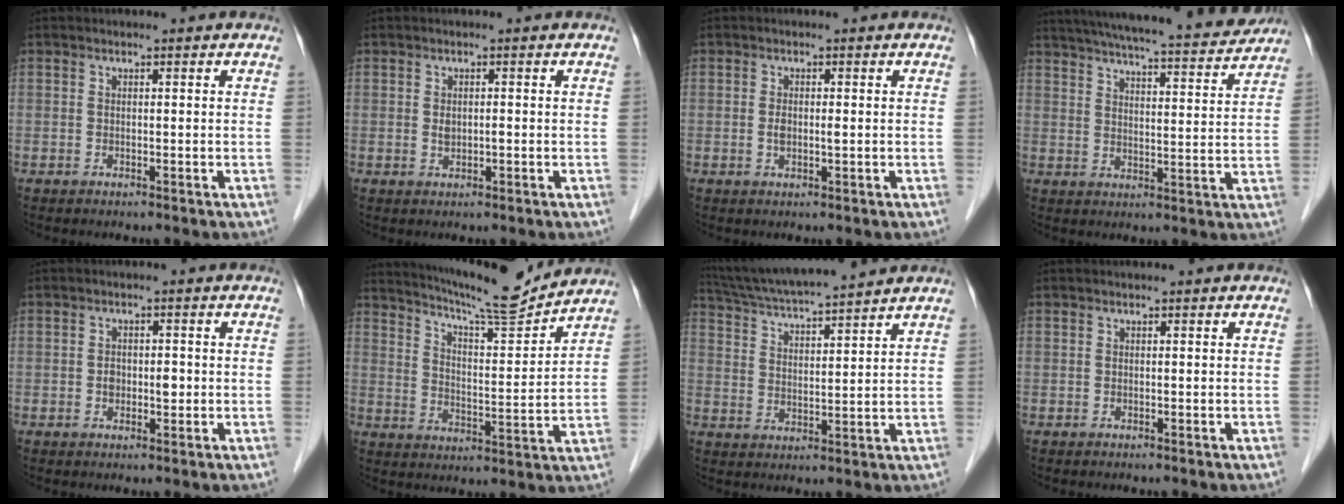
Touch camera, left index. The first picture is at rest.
{"total": 1.3, "force": [0.0, 0.7, 1.1], "torque": [-0.021, 0.000, 0.001]}
{"total": 1.6, "force": [-0.1, 0.5, 1.5], "torque": [-0.034, -0.002, -0.001]}
{"total": 22.2, "force": [20.0, 2.0, 9.4], "torque": [-0.154, -0.004, 0.268]}
{"total": 2.5, "force": [-0.4, 1.6, 1.9], "torque": [-0.030, 0.003, -0.003]}
{"total": 13.3, "force": [12.6, -0.4, 4.2], "torque": [-0.080, -0.010, 0.193]}
{"total": 14.0, "force": [12.6, -0.4, 6.0], "torque": [-0.115, 0.020, 0.206]}
{"total": 0.0}